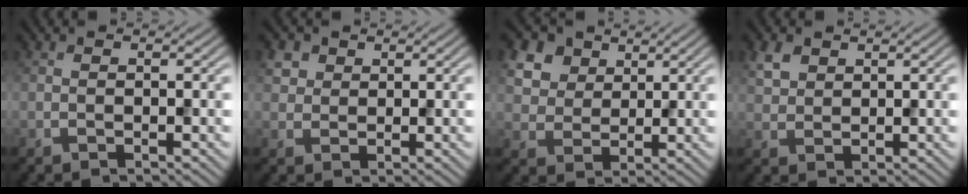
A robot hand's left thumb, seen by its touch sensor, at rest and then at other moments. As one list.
[{"total": 2.9, "force": [1.4, 2.4, 1.0], "torque": [-0.033, 0.000, 0.032]}, {"total": 8.2, "force": [4.3, 5.8, 3.8], "torque": [-0.153, 0.004, 0.090]}, {"total": 3.1, "force": [1.8, 2.1, 1.5], "torque": [-0.039, 0.003, 0.039]}]